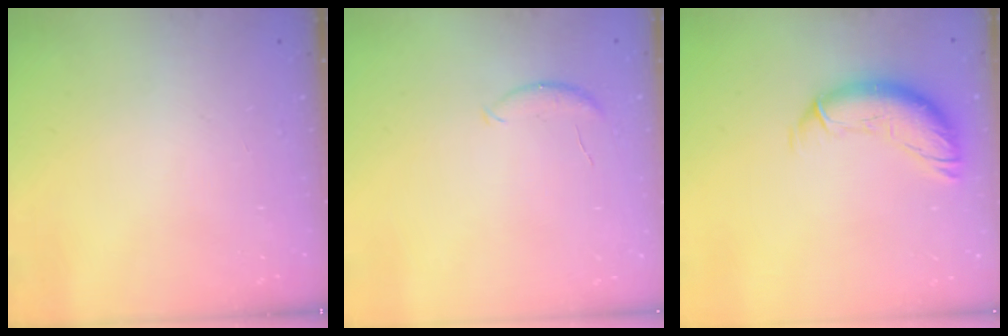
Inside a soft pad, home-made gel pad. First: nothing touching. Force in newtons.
{"total": 5.5, "press": 5.5, "slide": 0.5}
{"total": 12.6, "press": 12.4, "slide": 1.8}